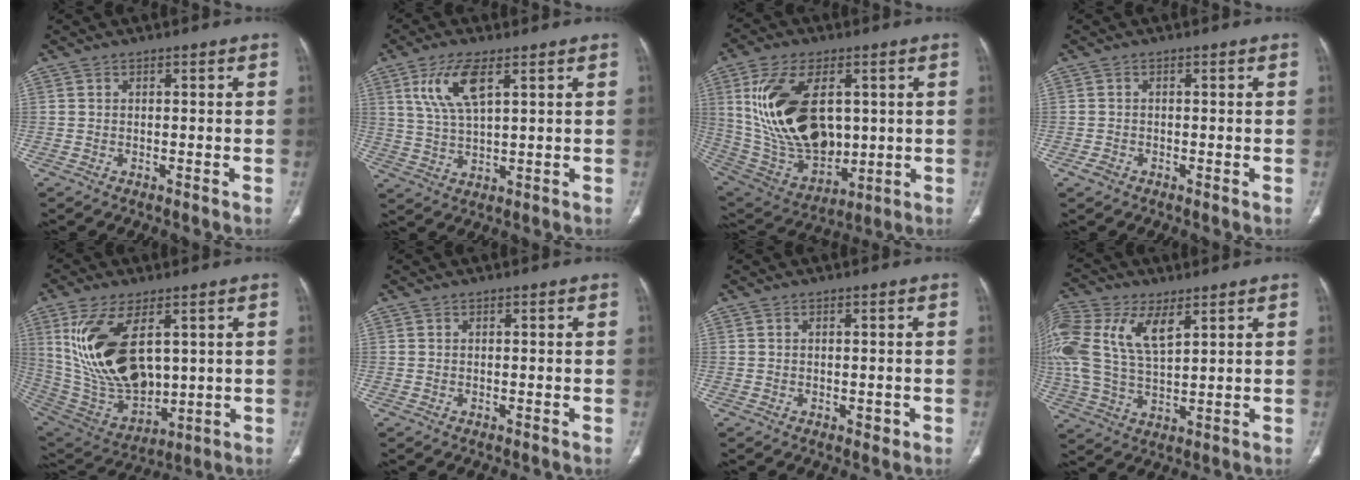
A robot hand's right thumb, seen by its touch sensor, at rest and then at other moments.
{"total": 8.7, "force": [3.8, 2.9, 7.2], "torque": [-0.154, -0.011, 0.082]}
{"total": 23.0, "force": [4.0, 13.6, 18.0], "torque": [-0.321, -0.020, 0.095]}
{"total": 1.4, "force": [-0.7, 0.9, 0.8], "torque": [-0.015, -0.001, -0.014]}
{"total": 20.4, "force": [5.4, 10.8, 16.4], "torque": [-0.301, -0.027, 0.125]}
{"total": 0.0}
{"total": 1.2, "force": [-0.2, 0.8, 0.9], "torque": [-0.008, -0.001, 0.000]}
{"total": 16.6, "force": [6.4, 8.2, 12.9], "torque": [-0.301, 0.000, 0.126]}